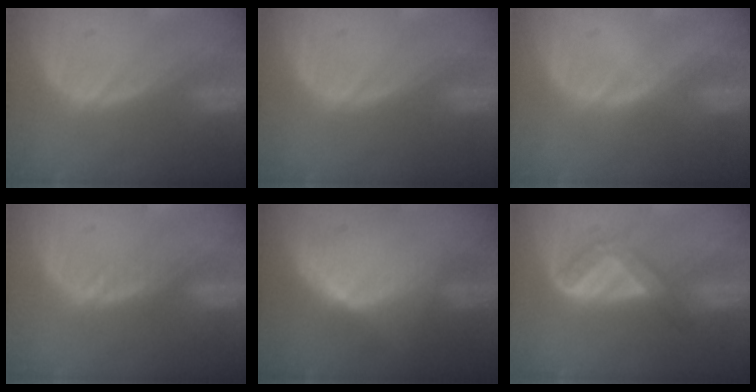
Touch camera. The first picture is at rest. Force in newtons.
{"total": 0.0}
{"total": 0.7, "press": 0.5, "slide": 0.4}
{"total": 1.6, "press": 1.6, "slide": 0.1}
{"total": 6.1, "press": 6.1, "slide": 0.9}
{"total": 4.8, "press": 4.8, "slide": 0.9}